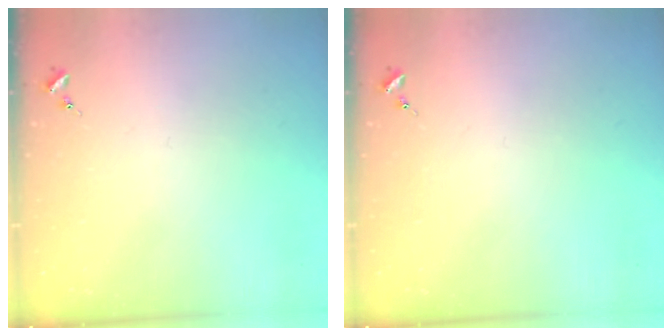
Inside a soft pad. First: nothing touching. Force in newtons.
{"total": 0.0}